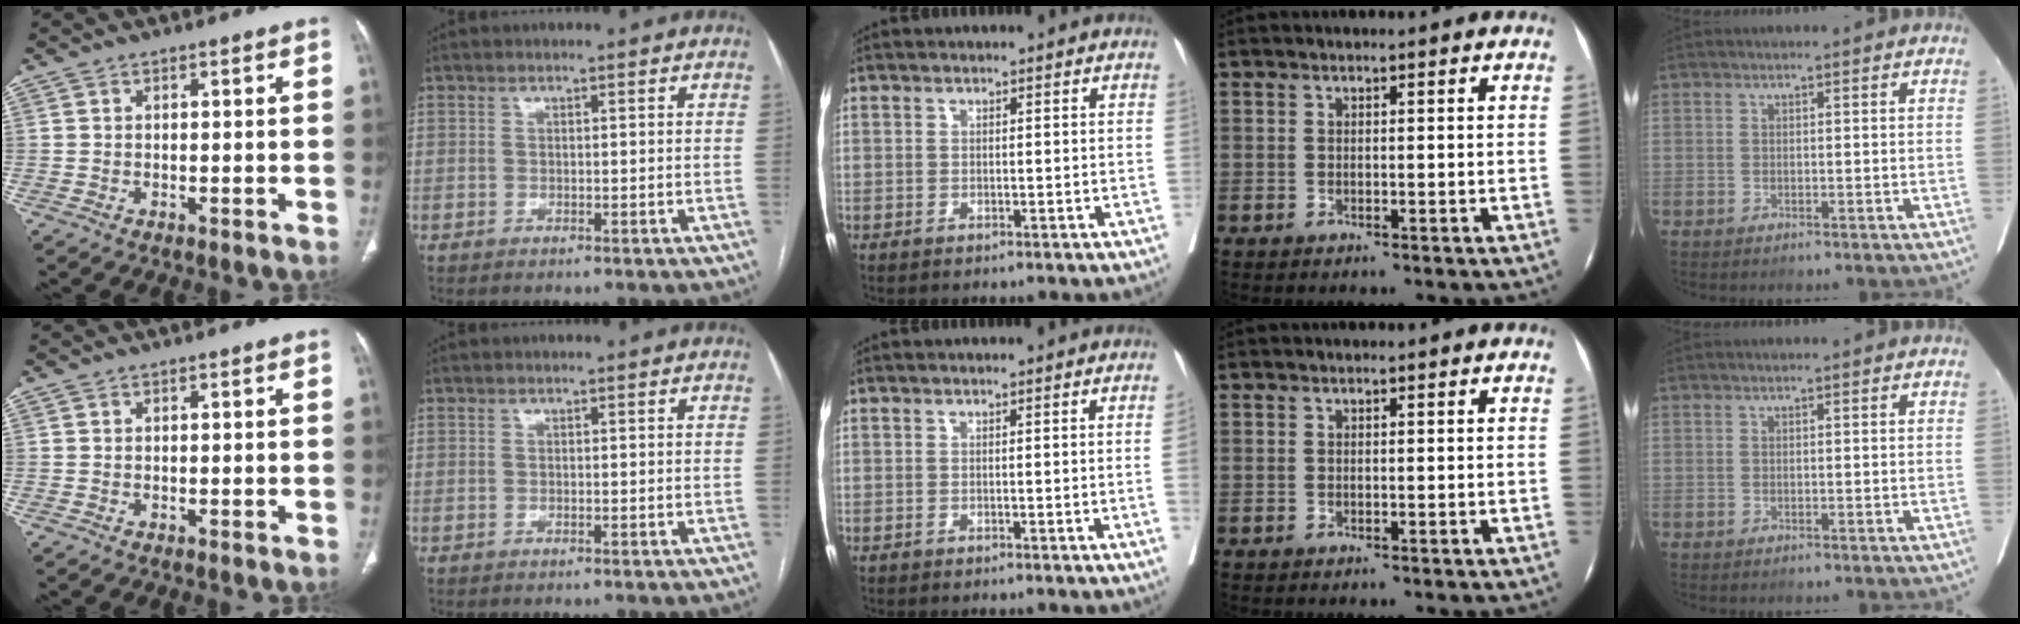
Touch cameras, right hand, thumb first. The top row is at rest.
{"middle": {"total": 1.0, "force": [-0.1, -0.4, 0.9], "torque": [-0.009, 0.000, 0.000]}}